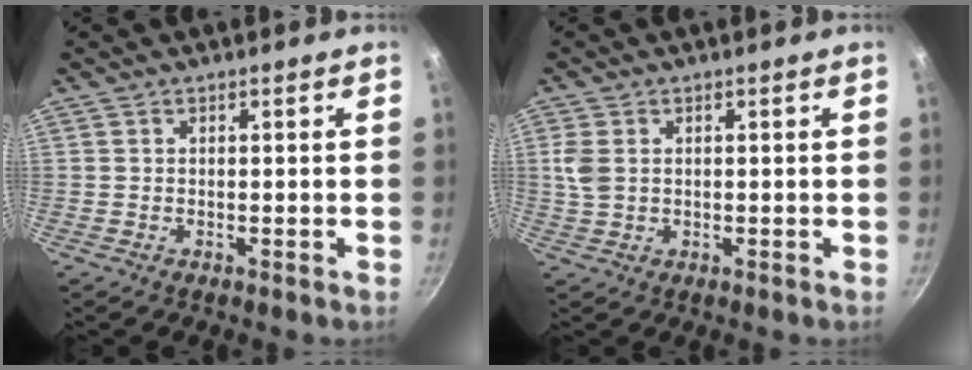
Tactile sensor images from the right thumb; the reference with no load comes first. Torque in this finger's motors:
{"motor_torque": [0.66, 0.89, 0.94, 0.41, 0.00]}